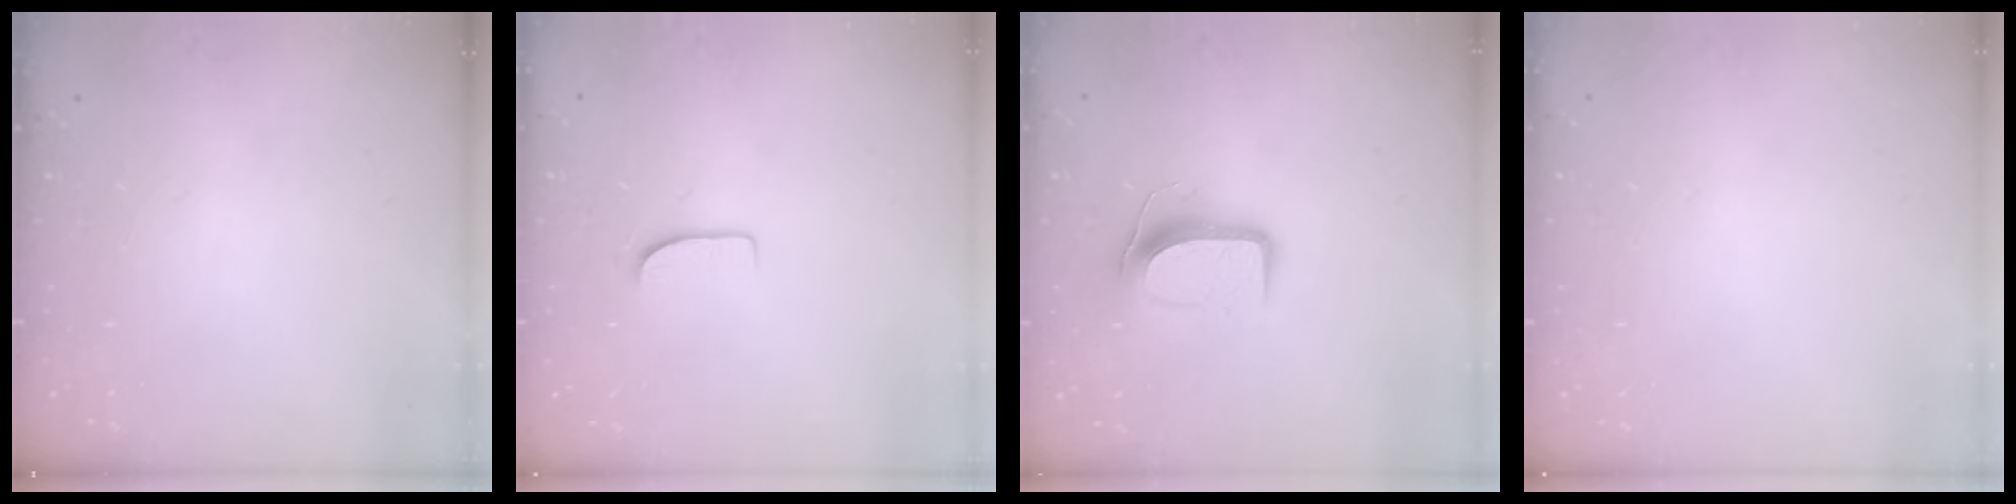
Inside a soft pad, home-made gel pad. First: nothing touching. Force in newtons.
{"total": 6.1, "press": 6.1, "slide": 0.5}
{"total": 8.8, "press": 8.8, "slide": 0.6}
{"total": 0.0}